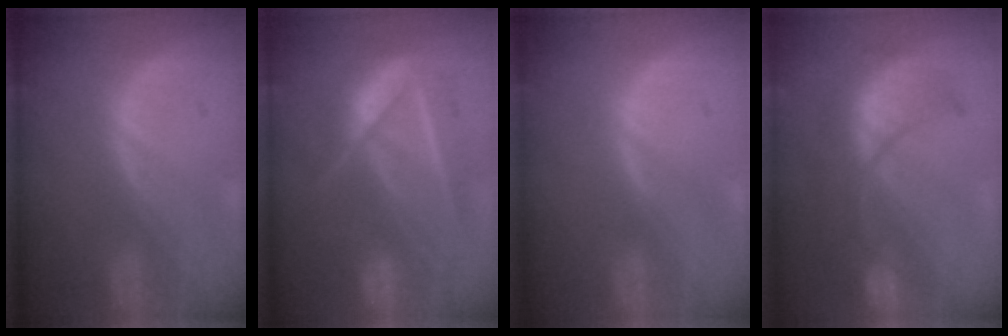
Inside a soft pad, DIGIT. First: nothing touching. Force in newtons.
{"total": 8.2, "press": 7.8, "slide": 2.5}
{"total": 0.0}
{"total": 10.3, "press": 9.1, "slide": 4.8}